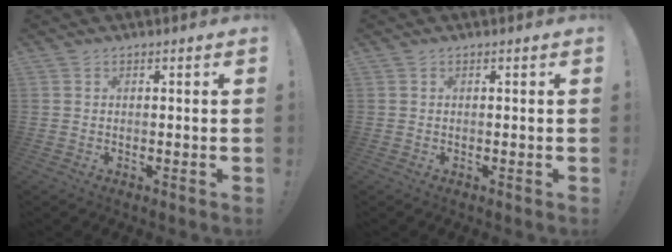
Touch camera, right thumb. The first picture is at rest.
{"total": 0.0}